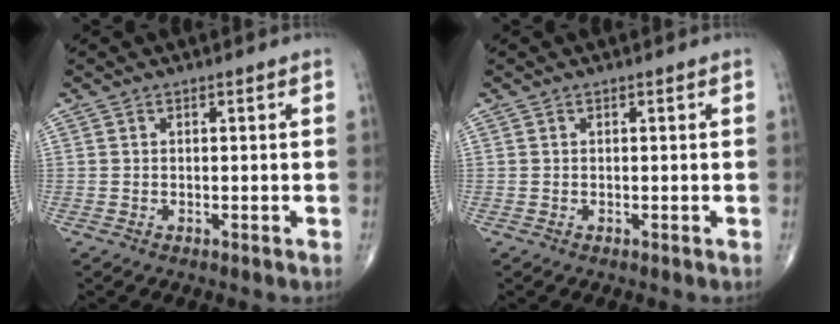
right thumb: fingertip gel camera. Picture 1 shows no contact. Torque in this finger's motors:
{"motor_torque": [-0.01, 0.01, 0.00, 0.00, 0.00]}